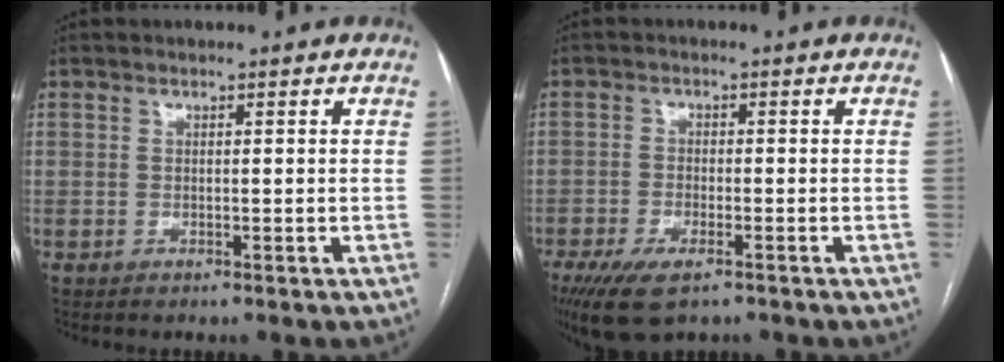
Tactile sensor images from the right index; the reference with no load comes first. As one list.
[{"total": 7.4, "force": [-4.8, 2.7, 5.0], "torque": [-0.090, -0.015, -0.081]}]